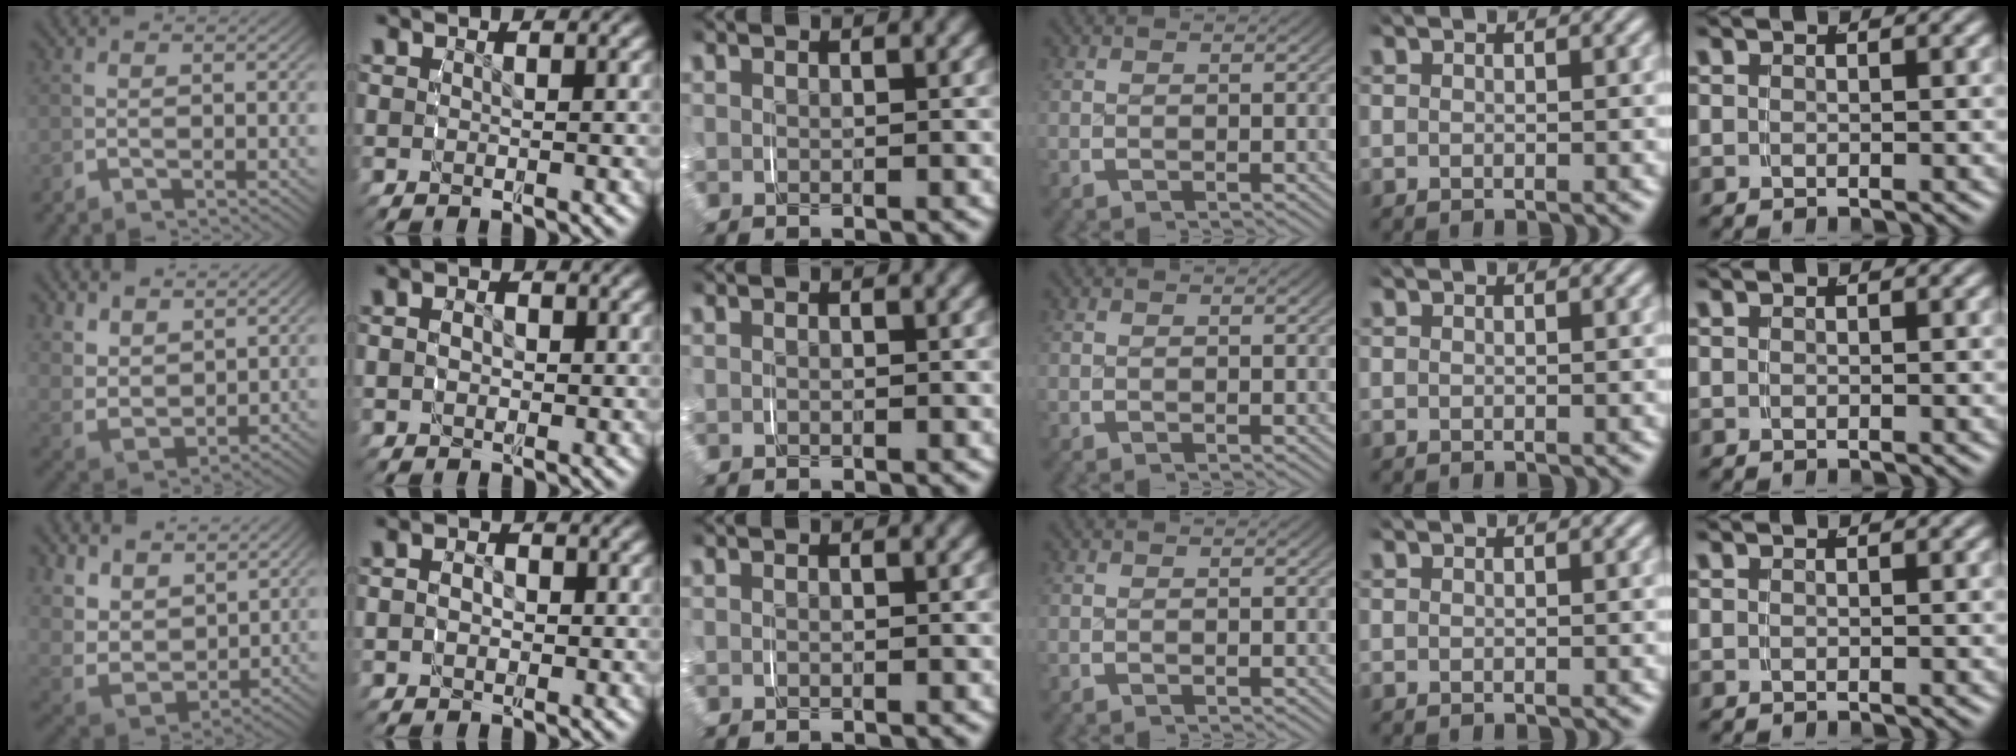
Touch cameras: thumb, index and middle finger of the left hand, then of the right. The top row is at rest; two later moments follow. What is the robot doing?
{"motion": "grasp_and_lifting", "object": "scarf"}